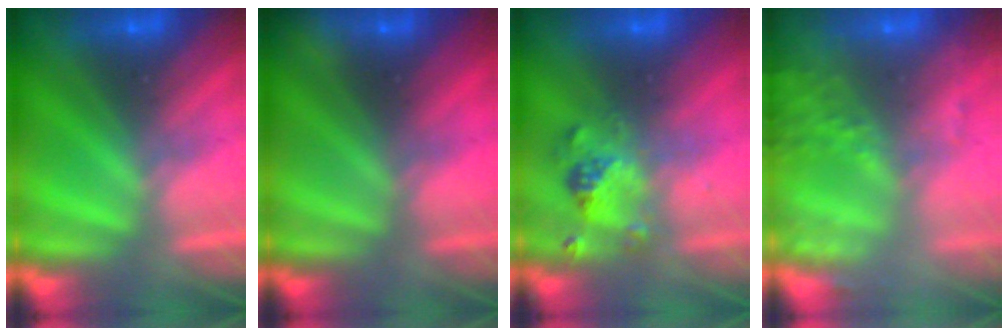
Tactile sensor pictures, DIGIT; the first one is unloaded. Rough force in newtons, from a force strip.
{"total": 2.3}
{"total": 2.4}
{"total": 9.0}